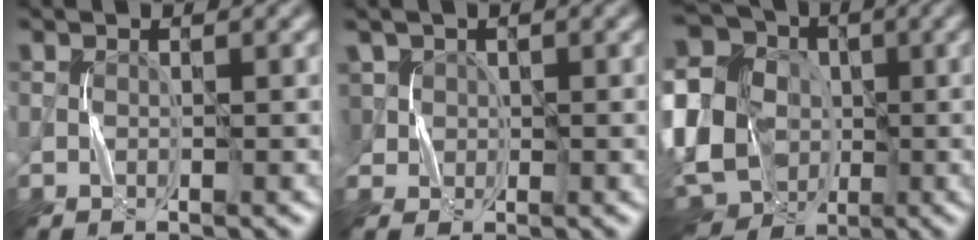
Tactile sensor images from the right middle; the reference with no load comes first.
{"total": 1.1, "force": [0.8, 0.7, -0.1], "torque": [-0.008, -0.002, 0.029]}
{"total": 15.8, "force": [-2.4, 12.2, 9.8], "torque": [-0.214, 0.029, -0.056]}